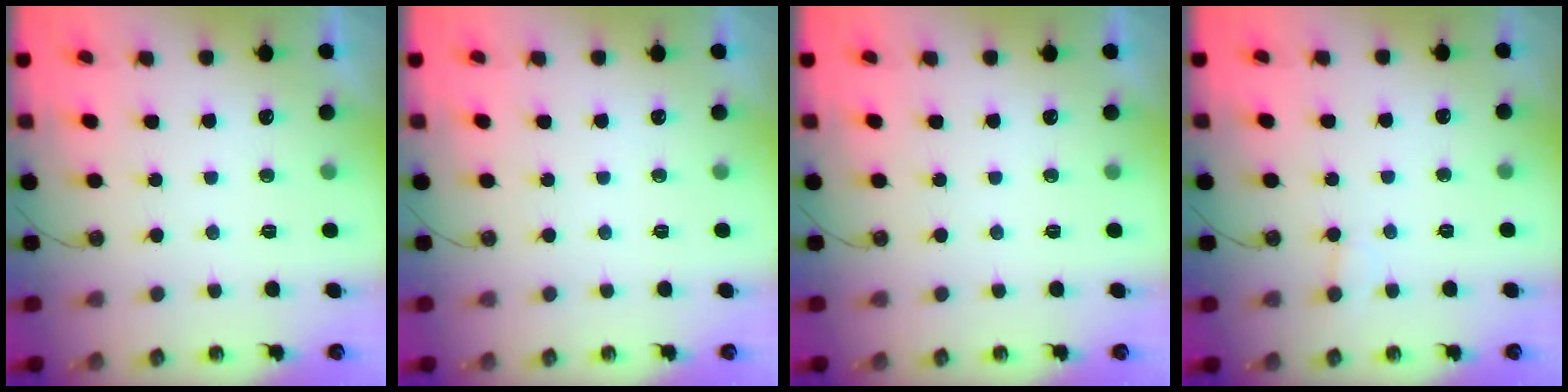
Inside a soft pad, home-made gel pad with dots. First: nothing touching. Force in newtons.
{"total": 0.0}
{"total": 0.0}
{"total": 2.8, "press": 2.8, "slide": 0.2}